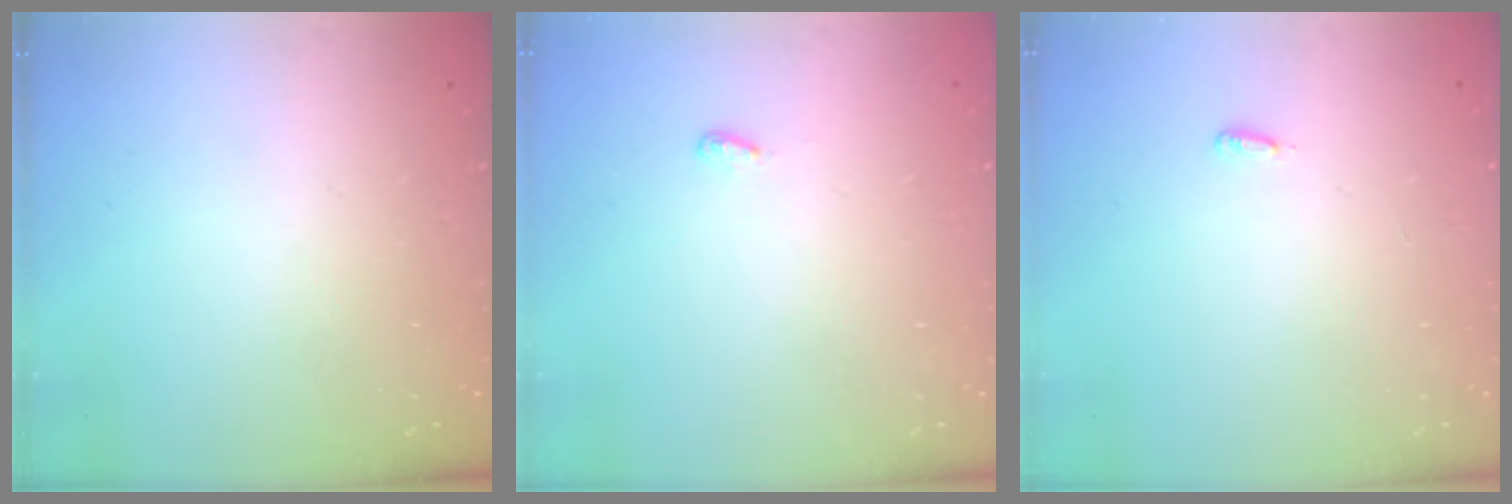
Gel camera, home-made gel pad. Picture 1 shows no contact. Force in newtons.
{"total": 3.2, "press": 3.1, "slide": 0.4}
{"total": 2.7, "press": 2.6, "slide": 0.9}